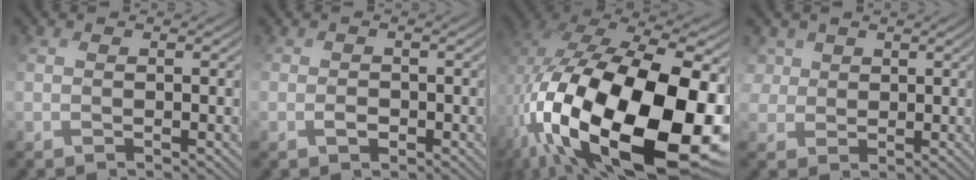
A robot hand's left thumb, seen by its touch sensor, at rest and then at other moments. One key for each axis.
{"total": 0.9, "fx": -0.5, "fy": 0.7, "fz": -0.3, "tx": 0.007, "ty": 0.001, "tz": -0.004}
{"total": 20.3, "fx": -4.0, "fy": 11.9, "fz": 16.0, "tx": -0.341, "ty": -0.049, "tz": -0.033}
{"total": 3.3, "fx": 1.6, "fy": 2.9, "fz": 0.0, "tx": -0.027, "ty": 0.012, "tz": 0.034}